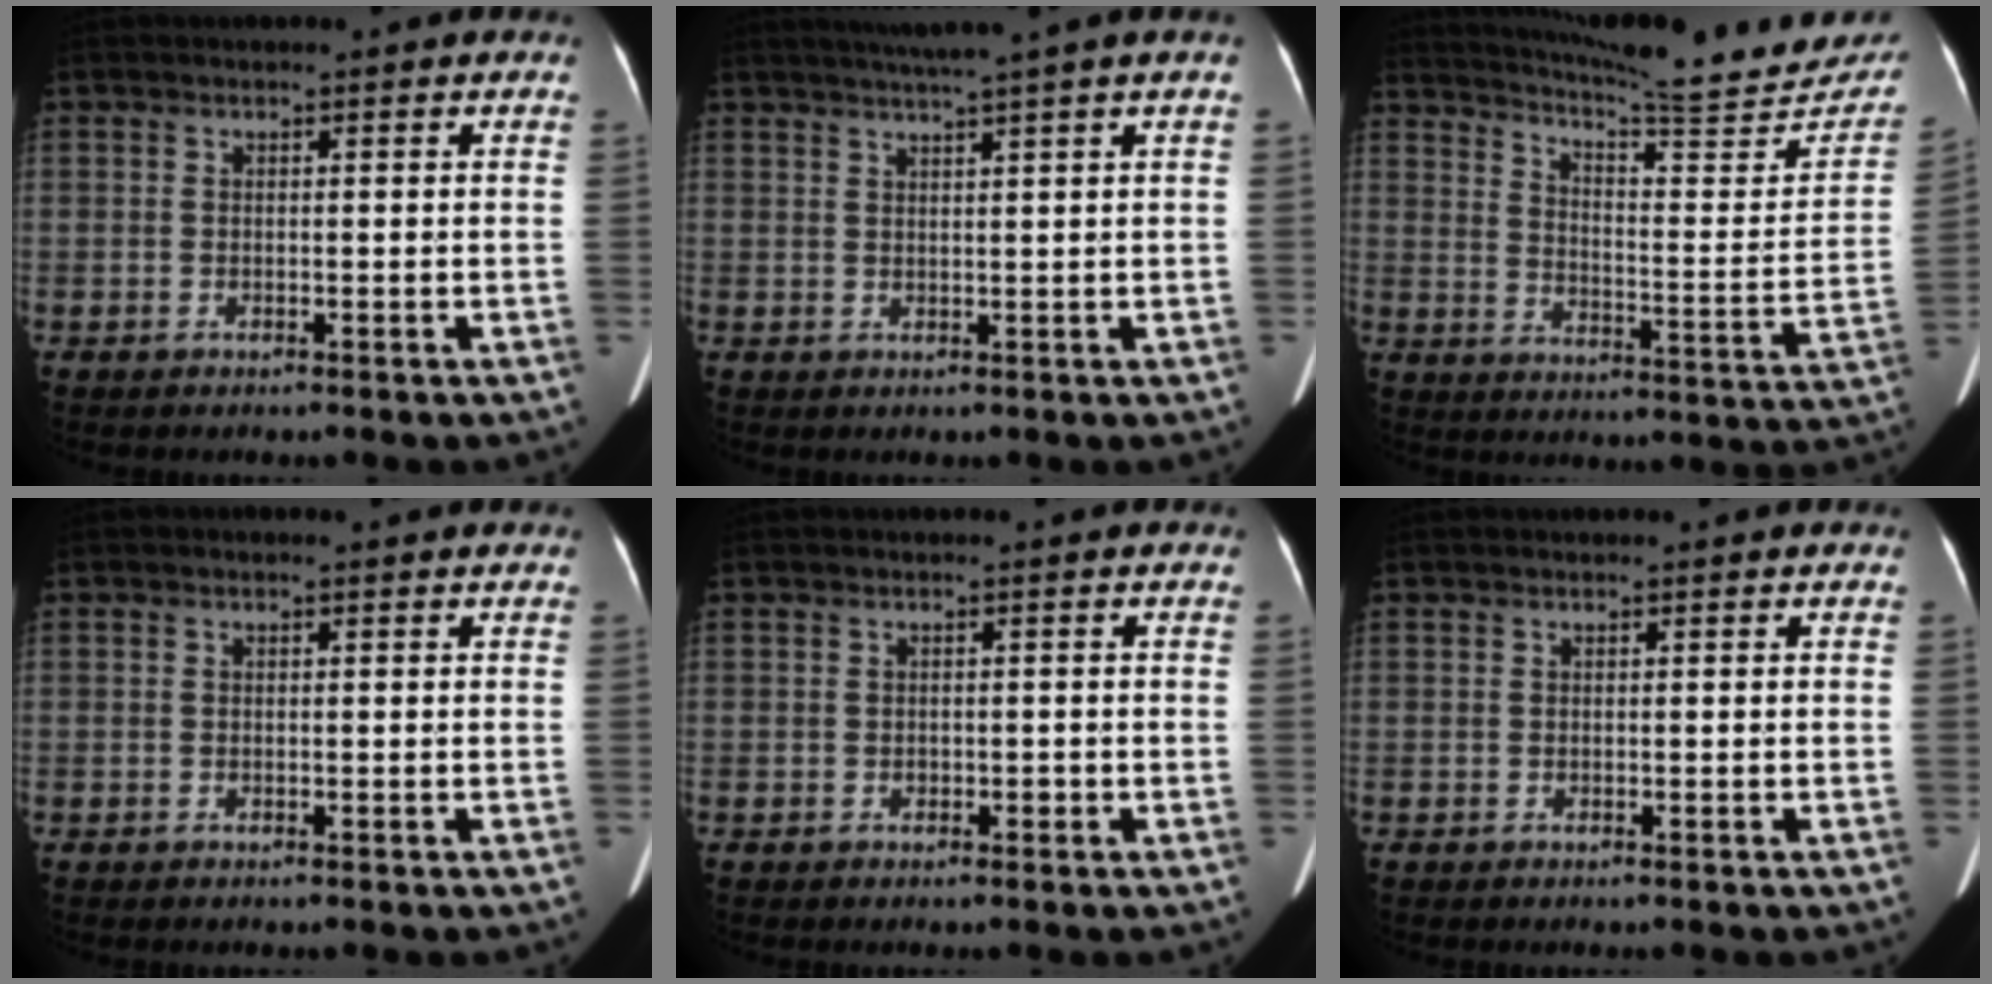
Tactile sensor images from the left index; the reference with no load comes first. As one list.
[{"total": 5.3, "force": [3.9, -1.5, 3.2], "torque": [-0.049, 0.012, 0.063]}, {"total": 23.7, "force": [21.8, 2.4, 8.8], "torque": [-0.135, -0.069, 0.281]}, {"total": 0.0}, {"total": 0.8, "force": [-0.5, 0.5, 0.3], "torque": [-0.004, 0.000, -0.009]}, {"total": 0.0}]